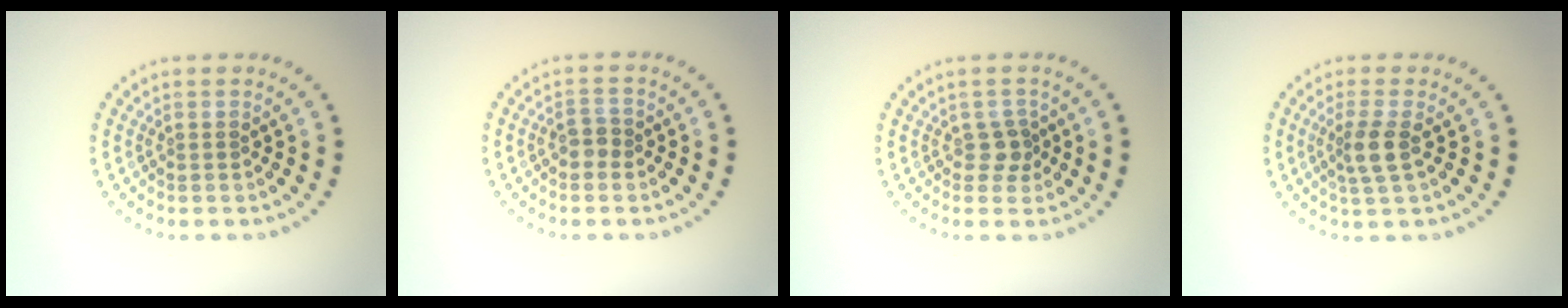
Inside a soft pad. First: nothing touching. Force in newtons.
{"total": 1.4, "press": 1.4, "slide": 0.4}
{"total": 1.6, "press": 1.3, "slide": 1.0}
{"total": 2.3, "press": 2.0, "slide": 1.2}